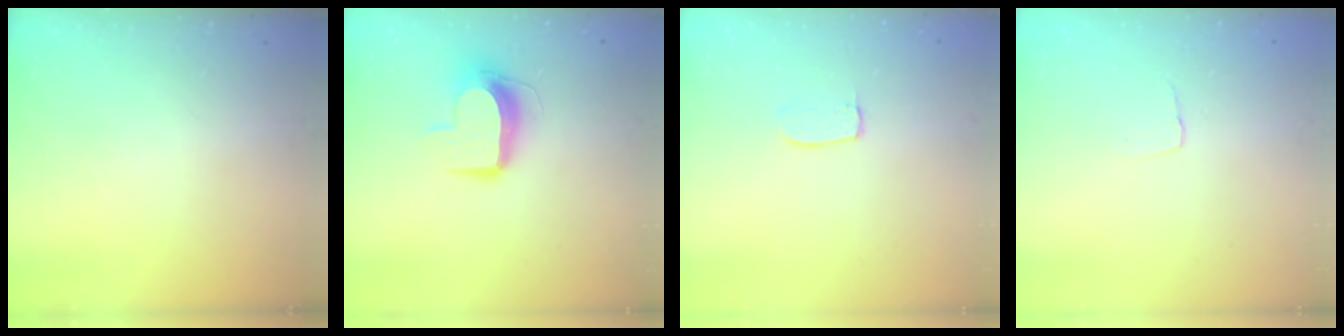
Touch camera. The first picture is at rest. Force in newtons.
{"total": 11.1, "press": 11.0, "slide": 1.0}
{"total": 5.8, "press": 5.8, "slide": 0.3}
{"total": 3.6, "press": 3.6, "slide": 0.4}